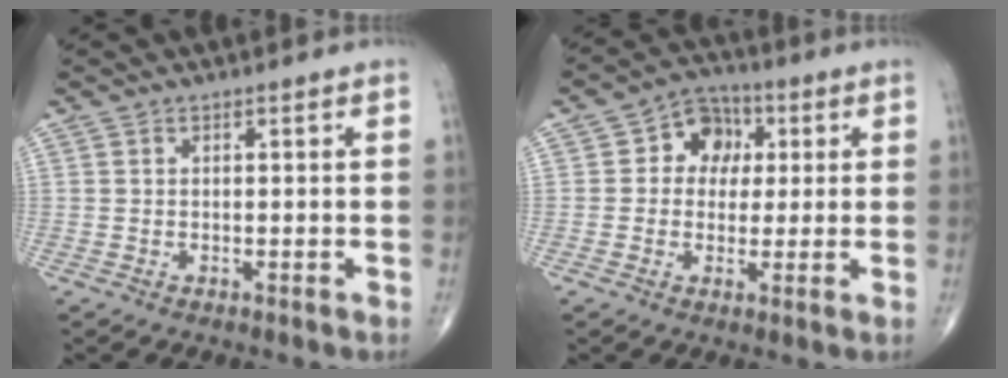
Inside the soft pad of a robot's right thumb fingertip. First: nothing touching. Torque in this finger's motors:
{"motor_torque": [-0.44, 0.47, -0.05, -0.10, 0.08]}